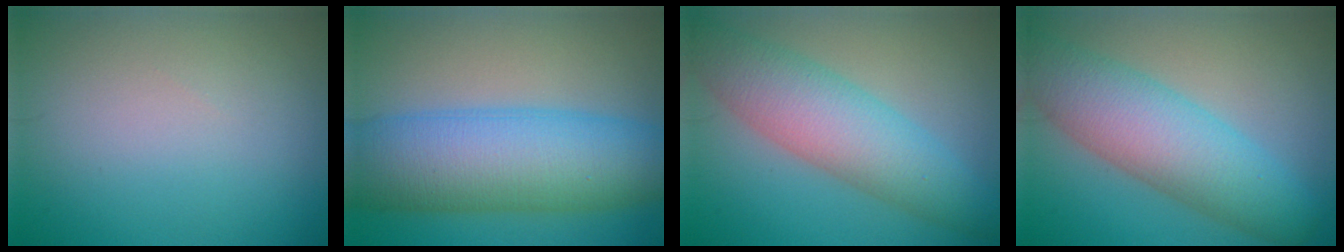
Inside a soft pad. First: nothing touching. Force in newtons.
{"total": 11.5, "press": 11.5, "slide": 0.2}
{"total": 7.1, "press": 7.1, "slide": 0.4}
{"total": 8.0, "press": 8.0, "slide": 0.2}